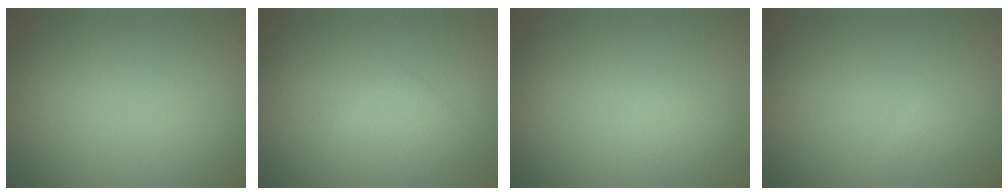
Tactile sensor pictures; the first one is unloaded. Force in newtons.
{"total": 1.8, "press": 1.8, "slide": 0.1}
{"total": 1.1, "press": 1.1, "slide": 0.1}
{"total": 0.6, "press": 0.6, "slide": 0.0}